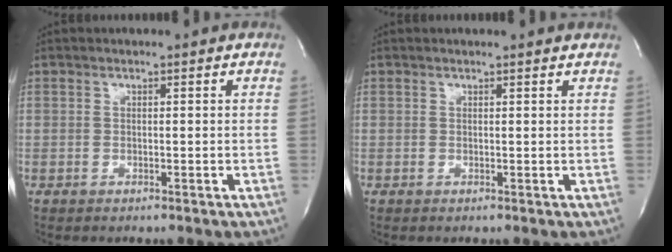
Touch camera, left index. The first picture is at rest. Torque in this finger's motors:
{"motor_torque": [0.21, -0.22, -0.01, -0.01]}